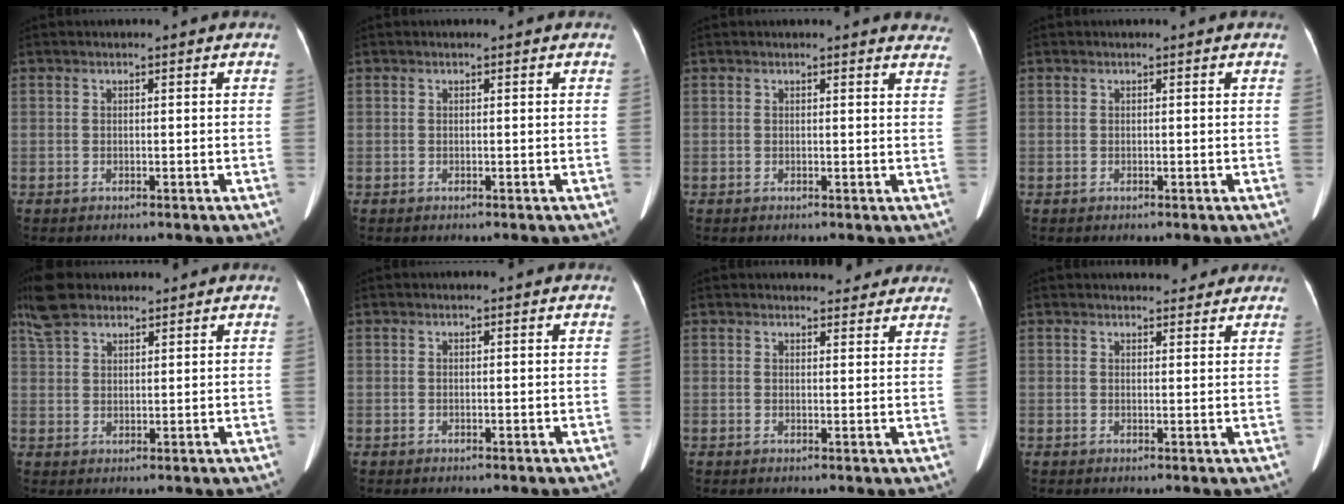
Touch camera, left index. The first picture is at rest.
{"total": 0.0}
{"total": 5.3, "force": [5.2, 1.0, 0.7], "torque": [0.014, -0.021, 0.023]}
{"total": 0.0}
{"total": 7.3, "force": [5.8, 2.7, 3.4], "torque": [-0.080, 0.025, 0.118]}
{"total": 0.0}
{"total": 7.6, "force": [7.0, 2.1, 2.1], "torque": [-0.010, 0.004, 0.073]}
{"total": 7.2, "force": [6.6, 1.9, 2.2], "torque": [-0.017, 0.010, 0.074]}